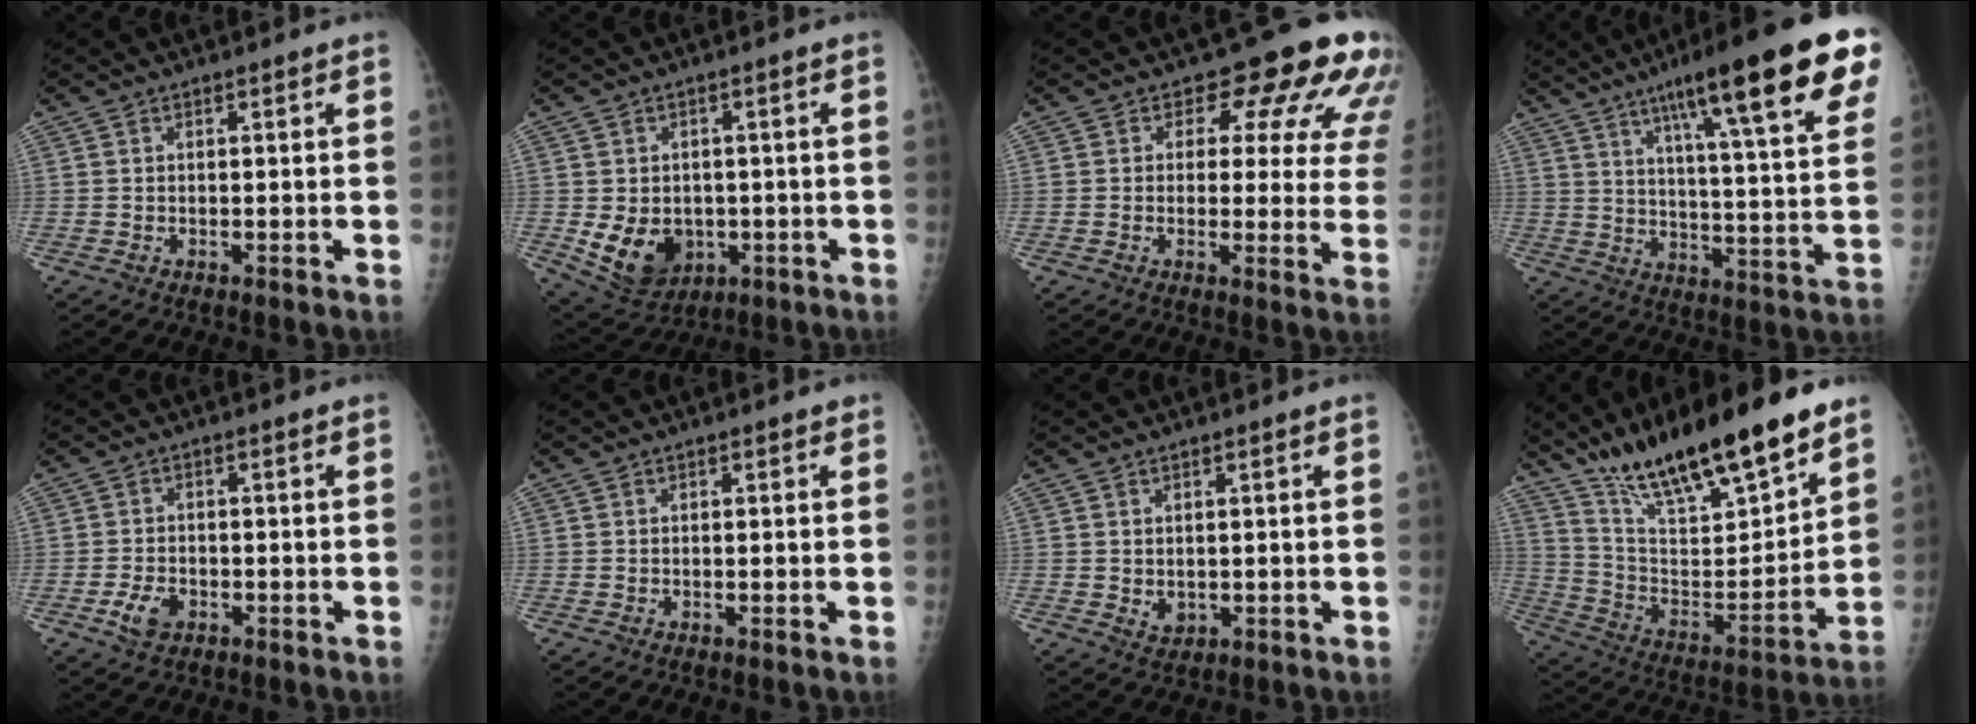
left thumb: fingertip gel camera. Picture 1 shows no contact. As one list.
[{"total": 9.8, "force": [-1.8, 7.8, 5.7], "torque": [-0.075, -0.002, -0.007]}, {"total": 13.6, "force": [8.2, 7.1, 8.3], "torque": [-0.044, -0.036, 0.071]}, {"total": 26.3, "force": [14.5, 4.4, 21.5], "torque": [-0.303, -0.029, 0.210]}, {"total": 3.9, "force": [-1.8, 2.5, 2.4], "torque": [-0.044, 0.007, -0.031]}, {"total": 0.0}, {"total": 2.0, "force": [0.1, 1.5, 1.3], "torque": [-0.015, -0.005, 0.011]}, {"total": 26.7, "force": [19.0, 6.9, 17.5], "torque": [-0.264, -0.065, 0.328]}]